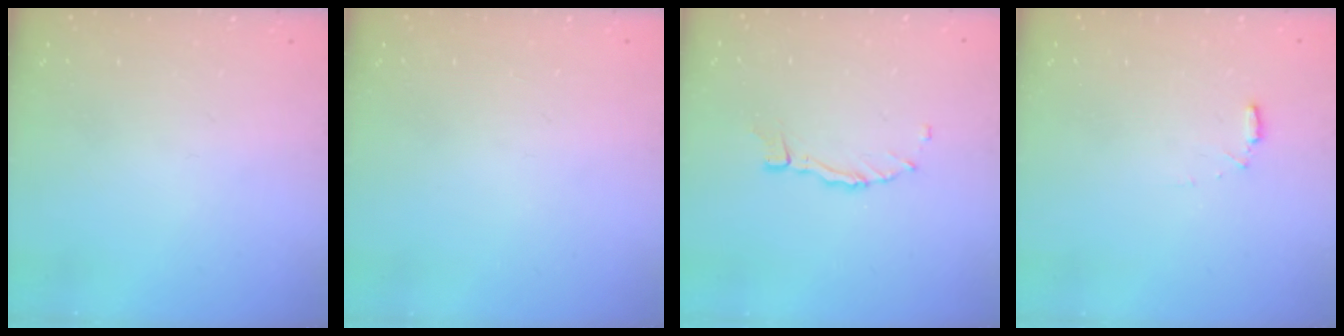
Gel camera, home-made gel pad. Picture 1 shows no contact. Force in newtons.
{"total": 0.0}
{"total": 3.9, "press": 3.9, "slide": 0.3}
{"total": 4.9, "press": 4.9, "slide": 0.5}